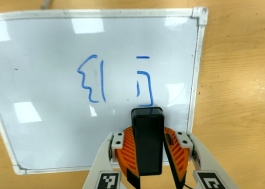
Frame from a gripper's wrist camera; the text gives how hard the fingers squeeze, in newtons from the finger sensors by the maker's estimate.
{"total": 8.8, "left": 9.1, "right": 8.6}